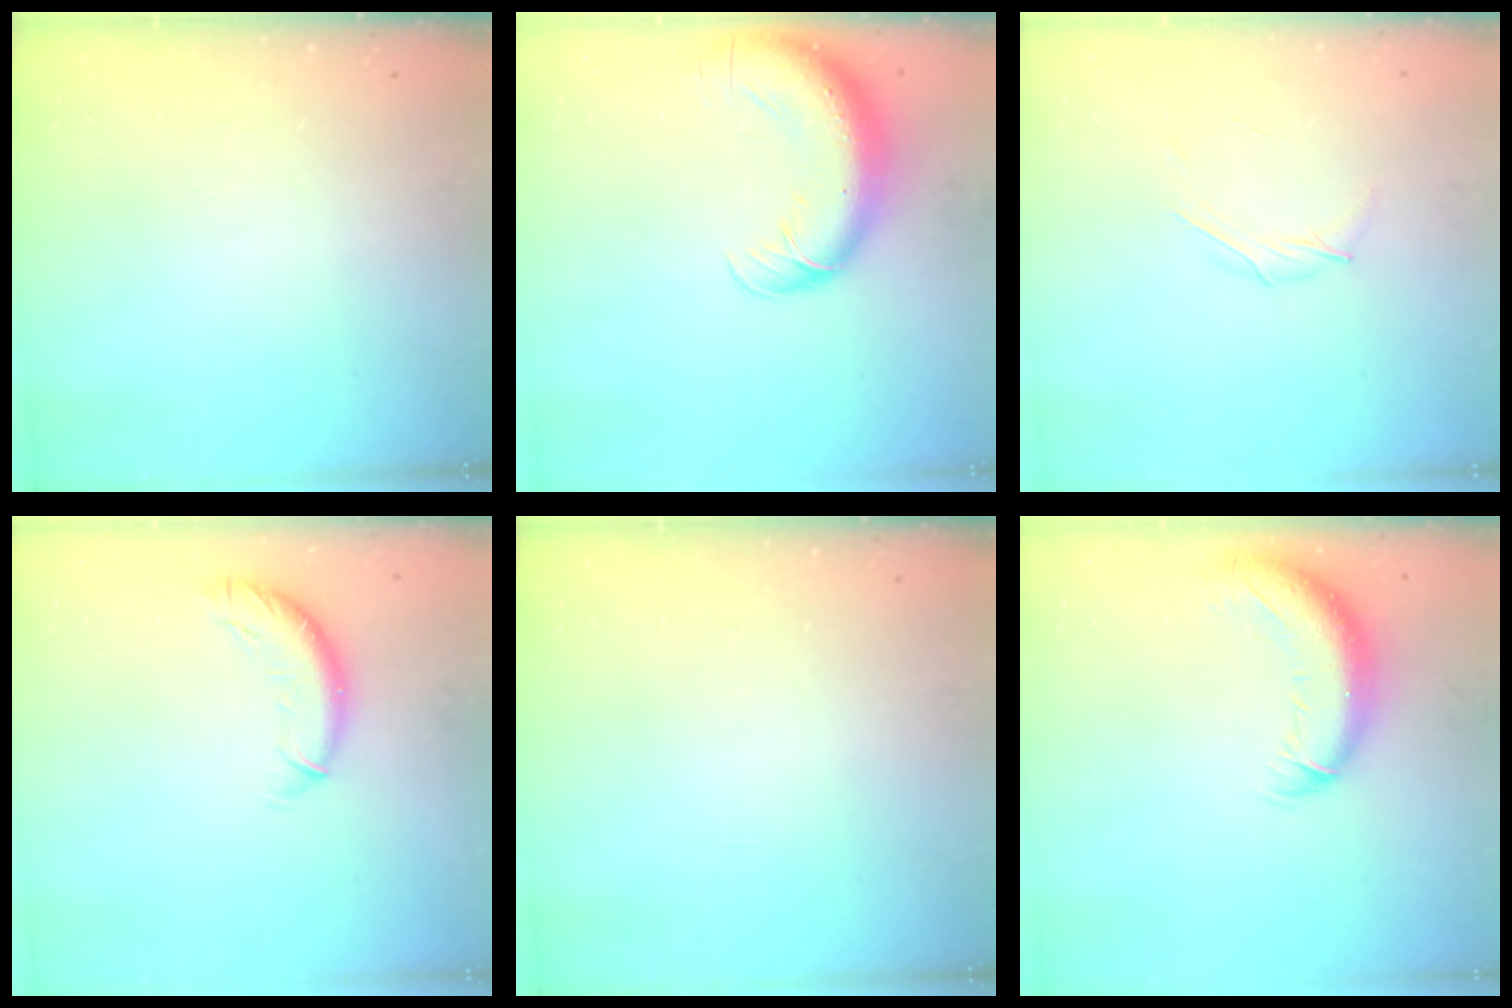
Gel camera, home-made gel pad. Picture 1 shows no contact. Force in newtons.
{"total": 14.7, "press": 14.2, "slide": 3.7}
{"total": 5.2, "press": 5.0, "slide": 1.3}
{"total": 9.4, "press": 9.4, "slide": 0.6}
{"total": 0.0}
{"total": 12.4, "press": 12.1, "slide": 2.9}